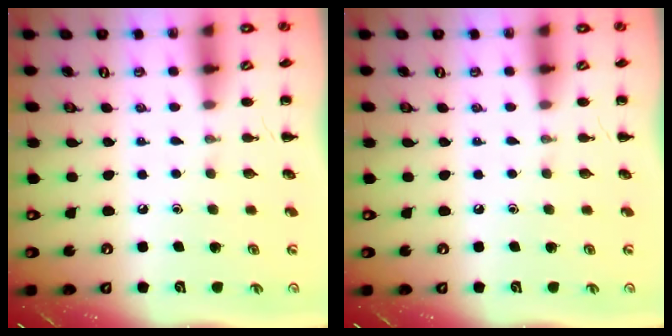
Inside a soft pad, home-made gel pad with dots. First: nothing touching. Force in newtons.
{"total": 0.0}